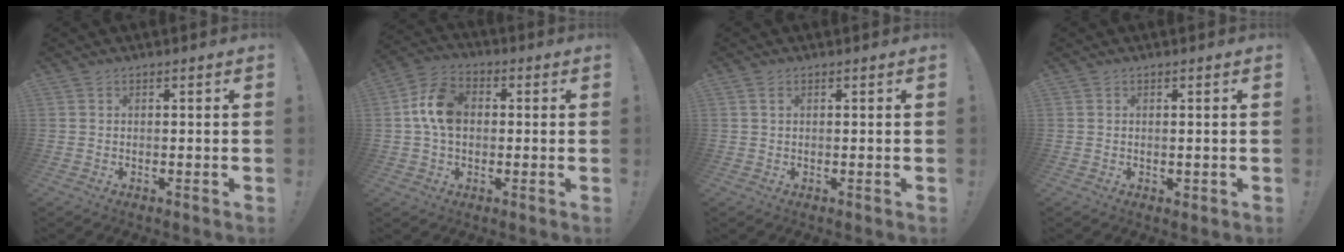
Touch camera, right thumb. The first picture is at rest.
{"total": 11.4, "force": [1.3, 8.1, 8.0], "torque": [-0.135, 0.014, 0.028]}
{"total": 1.3, "force": [0.5, 0.7, 1.0], "torque": [-0.012, -0.001, 0.008]}
{"total": 0.7, "force": [0.2, 0.5, 0.4], "torque": [-0.006, 0.001, 0.005]}